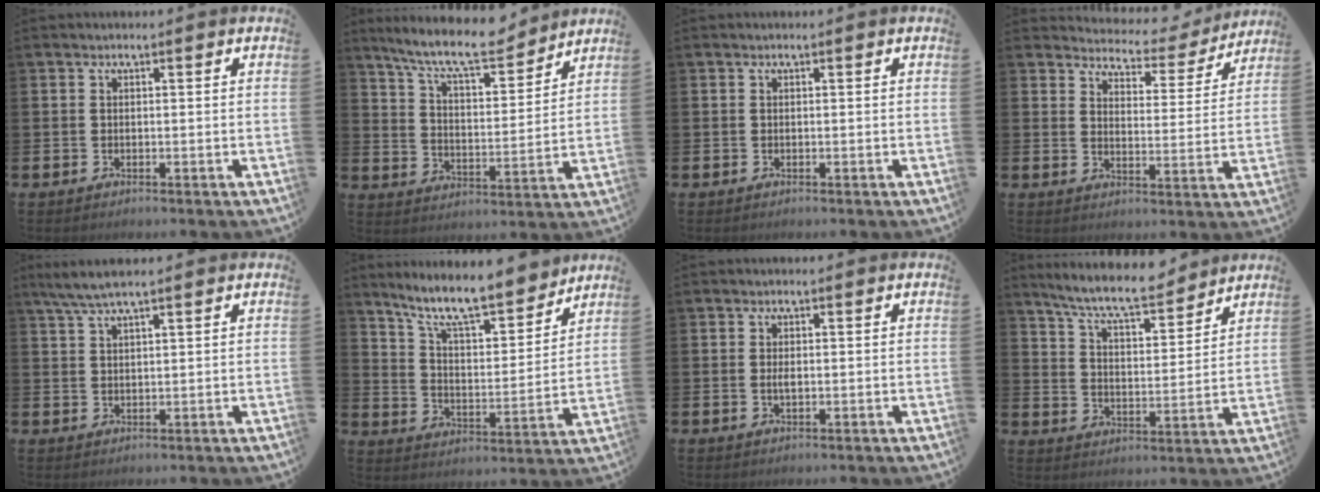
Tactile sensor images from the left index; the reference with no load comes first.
{"total": 10.2, "force": [9.1, 1.9, 4.0], "torque": [-0.101, -0.052, 0.160]}
{"total": 0.0}
{"total": 4.0, "force": [3.7, 1.3, 0.3], "torque": [-0.025, -0.036, 0.058]}
{"total": 3.9, "force": [3.0, 0.2, 2.4], "torque": [-0.059, 0.002, 0.056]}
{"total": 11.1, "force": [9.8, 2.0, 4.7], "torque": [-0.110, -0.065, 0.170]}
{"total": 1.2, "force": [0.0, 0.5, 1.1], "torque": [-0.016, 0.002, -0.002]}
{"total": 8.5, "force": [7.8, 1.2, 3.1], "torque": [-0.086, -0.044, 0.139]}